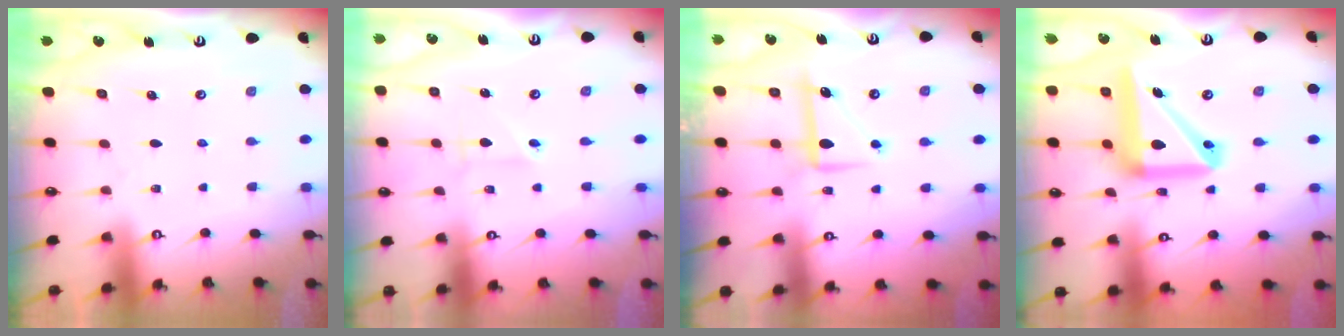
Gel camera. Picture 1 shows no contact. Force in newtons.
{"total": 2.2, "press": 2.1, "slide": 0.8}
{"total": 6.9, "press": 6.9, "slide": 0.1}
{"total": 17.3, "press": 17.2, "slide": 1.9}